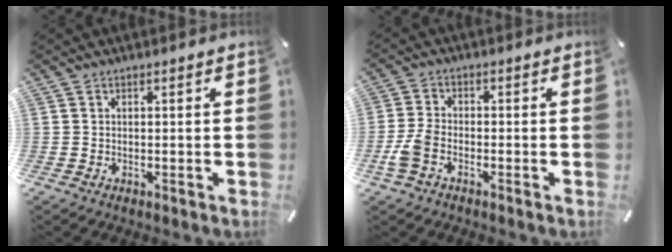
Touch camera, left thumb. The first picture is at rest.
{"total": 5.4, "force": [-2.3, 3.1, 3.7], "torque": [-0.091, 0.005, -0.048]}